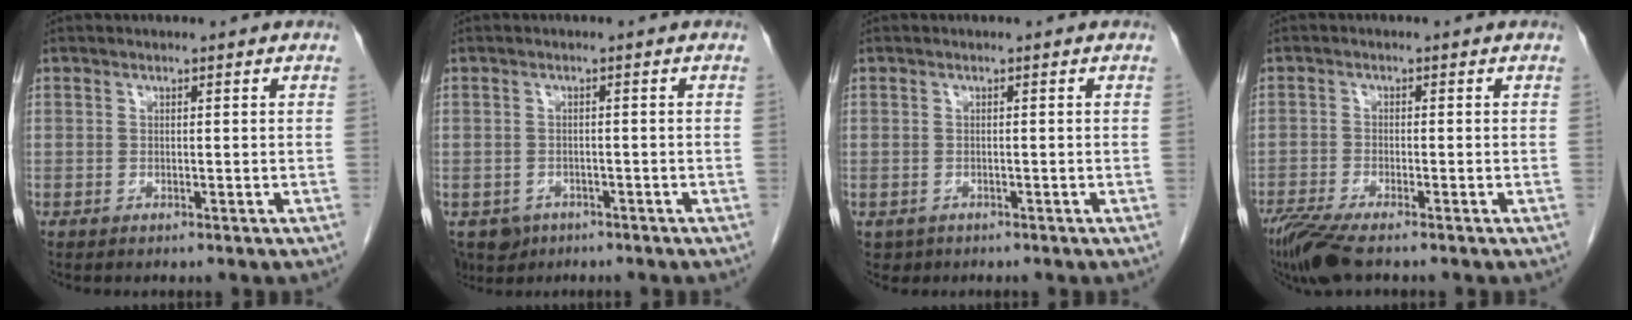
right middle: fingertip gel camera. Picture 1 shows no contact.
{"total": 4.2, "force": [-2.8, 3.1, 0.9], "torque": [-0.012, 0.001, -0.041]}
{"total": 1.6, "force": [-0.9, 1.4, 0.2], "torque": [-0.009, 0.002, -0.008]}
{"total": 6.0, "force": [-4.6, 0.5, 3.8], "torque": [-0.074, -0.017, -0.085]}